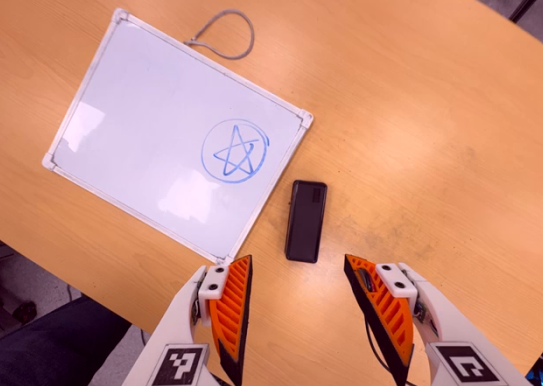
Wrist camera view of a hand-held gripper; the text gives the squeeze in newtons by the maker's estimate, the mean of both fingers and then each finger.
{"total": 0.0}